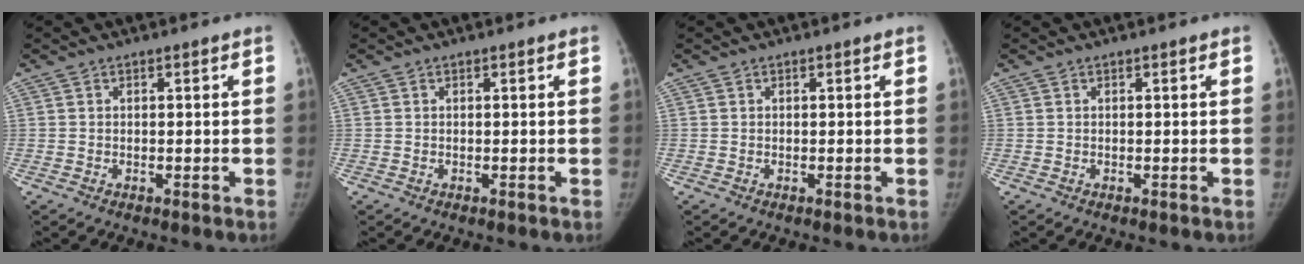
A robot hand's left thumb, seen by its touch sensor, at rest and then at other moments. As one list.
[{"total": 0.0}, {"total": 0.0}, {"total": 0.0}]